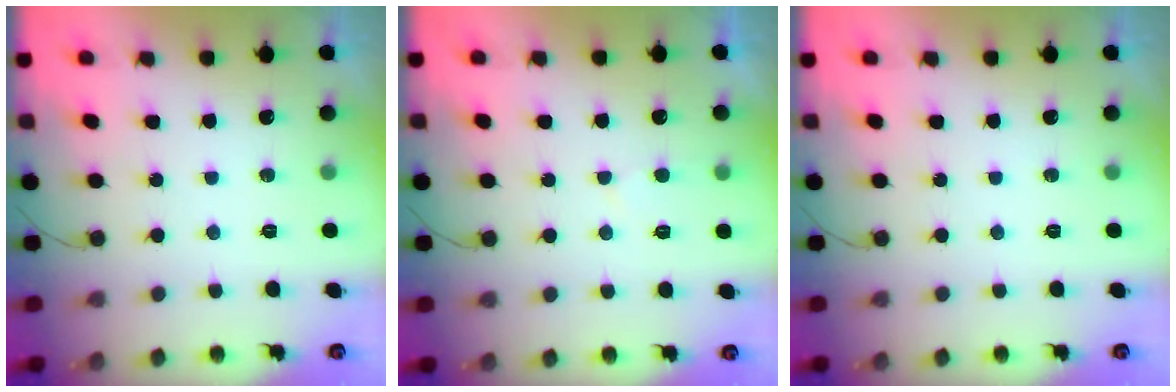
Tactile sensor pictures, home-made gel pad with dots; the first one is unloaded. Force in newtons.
{"total": 3.2, "press": 3.2, "slide": 0.4}
{"total": 0.0}